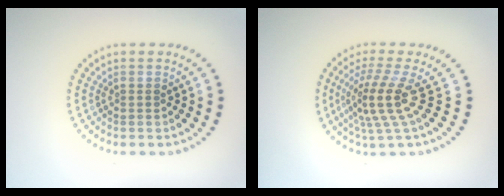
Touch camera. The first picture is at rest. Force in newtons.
{"total": 4.2, "press": 2.9, "slide": 3.0}